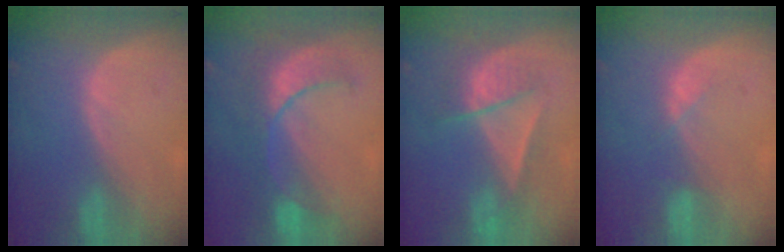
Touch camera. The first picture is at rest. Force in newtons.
{"total": 8.1, "press": 8.1, "slide": 0.6}
{"total": 6.4, "press": 6.1, "slide": 2.1}
{"total": 2.3, "press": 2.2, "slide": 0.7}